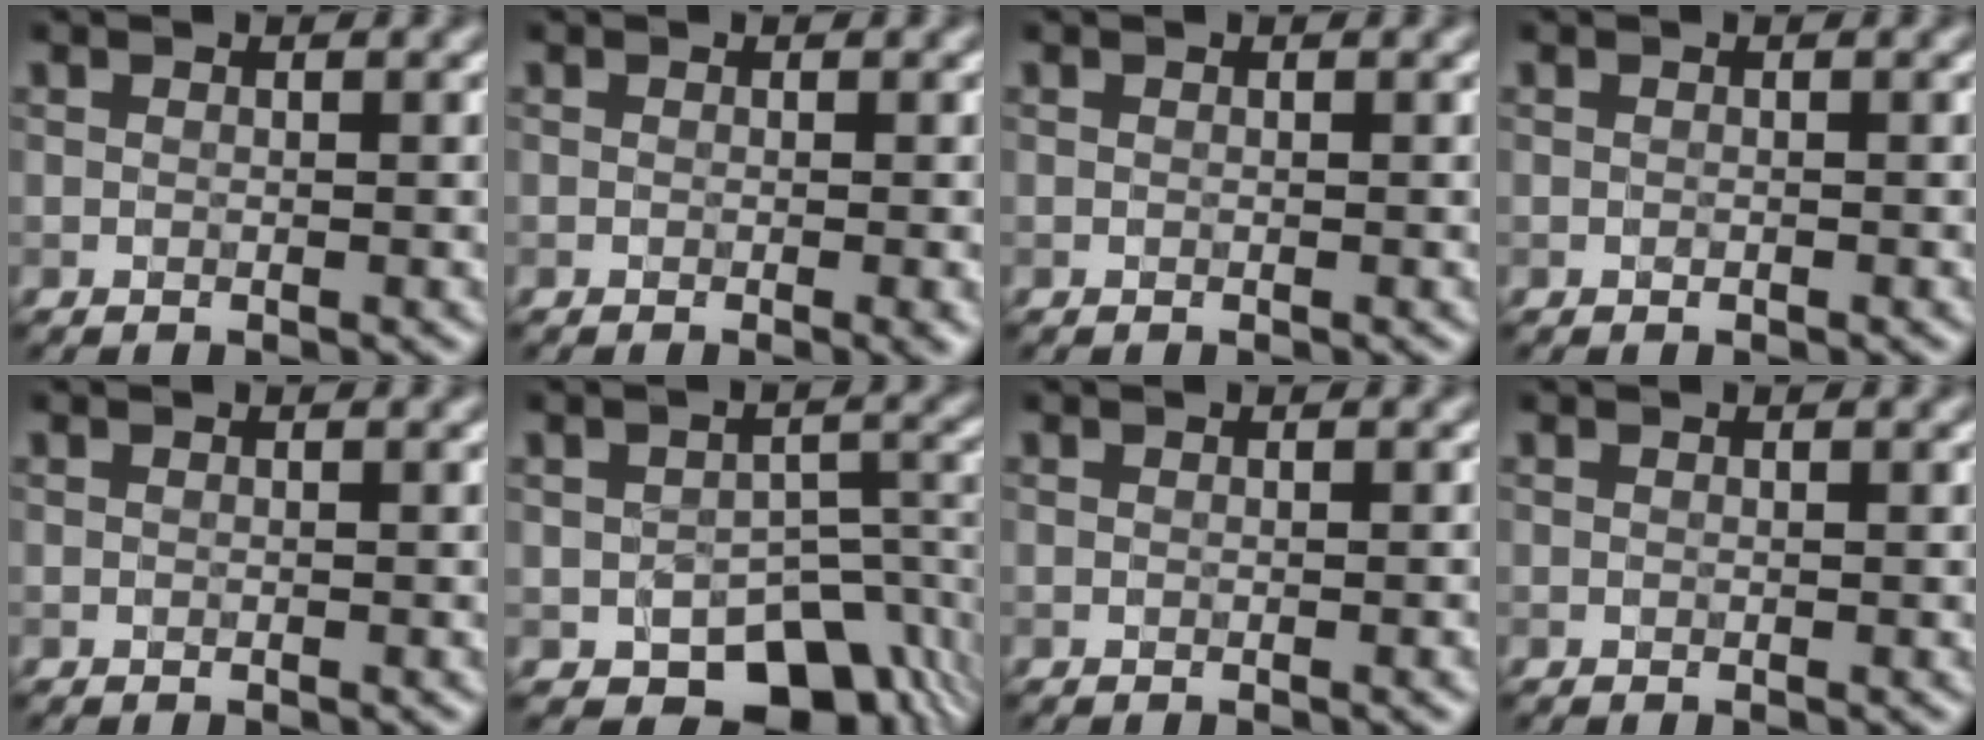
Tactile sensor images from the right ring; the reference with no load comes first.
{"total": 1.6, "force": [-0.3, 0.3, 1.5], "torque": [-0.013, -0.003, -0.001]}
{"total": 0.0}
{"total": 0.0}
{"total": 0.0}
{"total": 8.9, "force": [-4.1, 5.4, 5.8], "torque": [-0.072, -0.019, -0.048]}
{"total": 1.0, "force": [-0.2, 0.3, 0.9], "torque": [-0.004, -0.001, -0.001]}
{"total": 0.0}